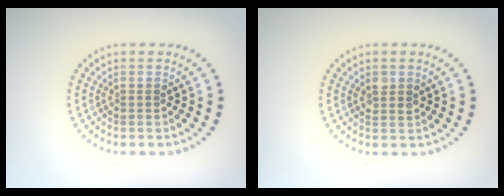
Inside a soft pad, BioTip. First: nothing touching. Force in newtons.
{"total": 1.3, "press": 1.2, "slide": 0.4}